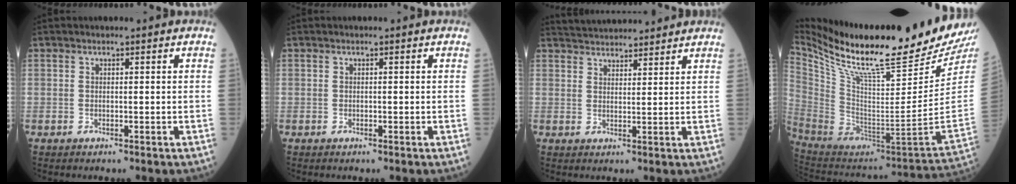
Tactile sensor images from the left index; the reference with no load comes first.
{"total": 0.0}
{"total": 9.8, "force": [9.4, 1.3, 2.4], "torque": [-0.041, 0.030, 0.139]}
{"total": 31.1, "force": [25.4, 2.3, 17.7], "torque": [-0.320, -0.084, 0.397]}